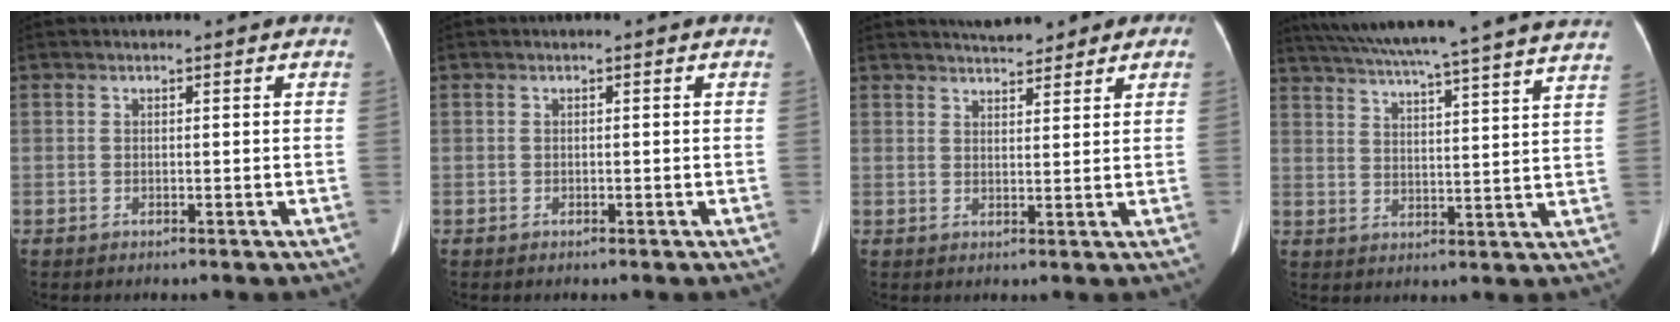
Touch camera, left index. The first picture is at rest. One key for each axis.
{"total": 0.0}
{"total": 6.6, "fx": 5.6, "fy": 2.0, "fz": 2.8, "tx": -0.035, "ty": 0.019, "tz": 0.076}
{"total": 28.5, "fx": 25.5, "fy": -0.2, "fz": 12.6, "tx": -0.213, "ty": -0.016, "tz": 0.331}